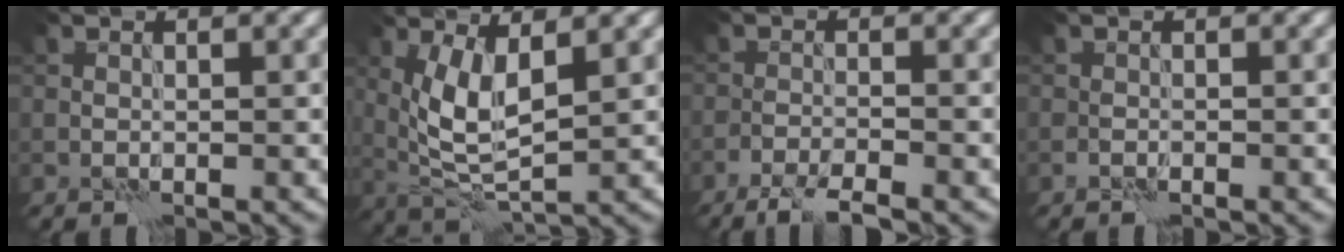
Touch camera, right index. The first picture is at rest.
{"total": 5.5, "force": [1.3, 1.9, 5.0], "torque": [-0.106, -0.011, 0.032]}
{"total": 3.3, "force": [-2.6, 0.2, 2.0], "torque": [-0.038, -0.005, -0.052]}
{"total": 0.0}